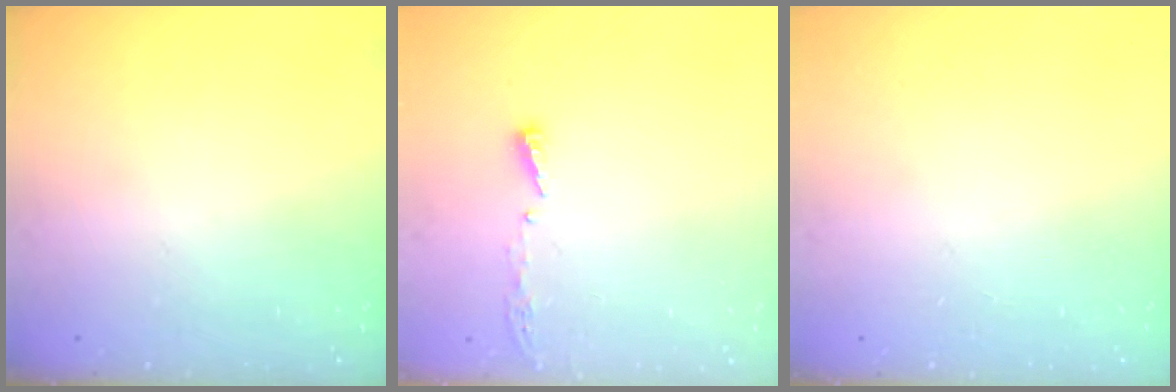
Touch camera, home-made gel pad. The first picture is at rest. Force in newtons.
{"total": 3.8, "press": 3.8, "slide": 0.4}
{"total": 0.0}